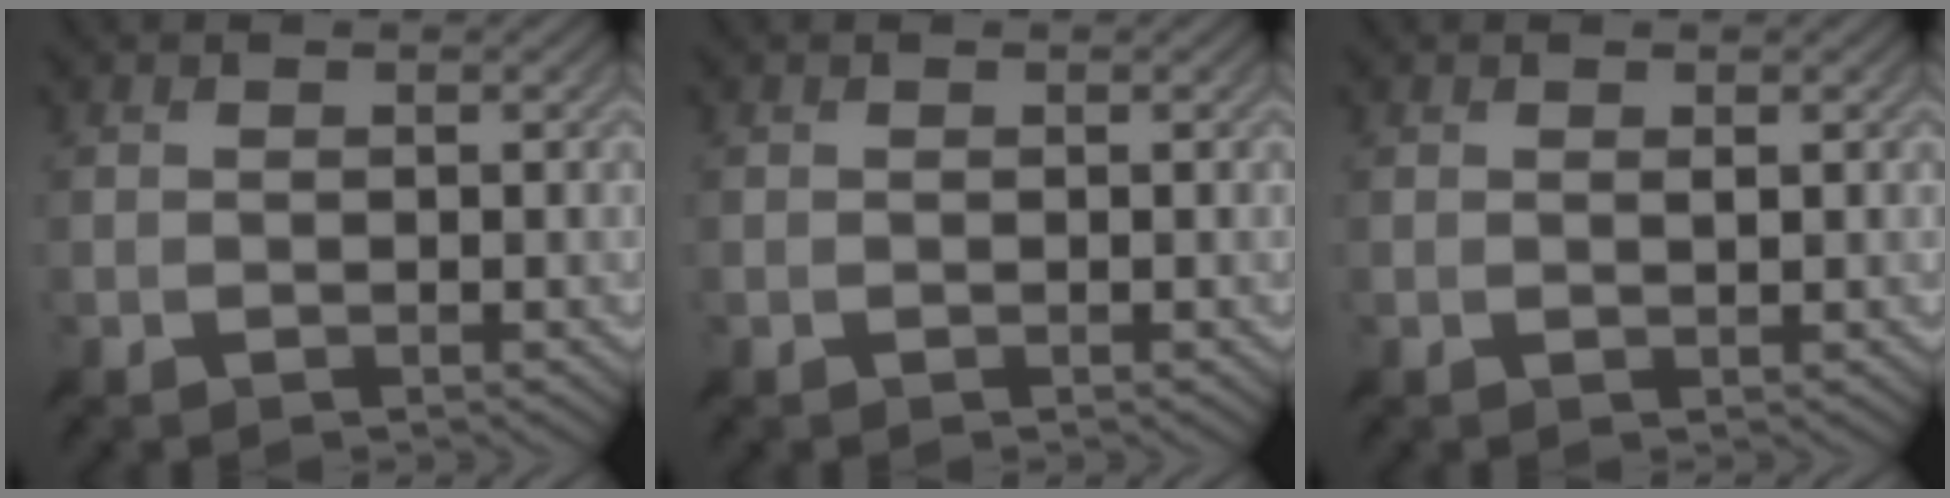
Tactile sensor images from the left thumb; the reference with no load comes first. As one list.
[{"total": 0.0}, {"total": 1.3, "force": [1.3, 0.1, 0.4], "torque": [-0.005, -0.001, 0.020]}]